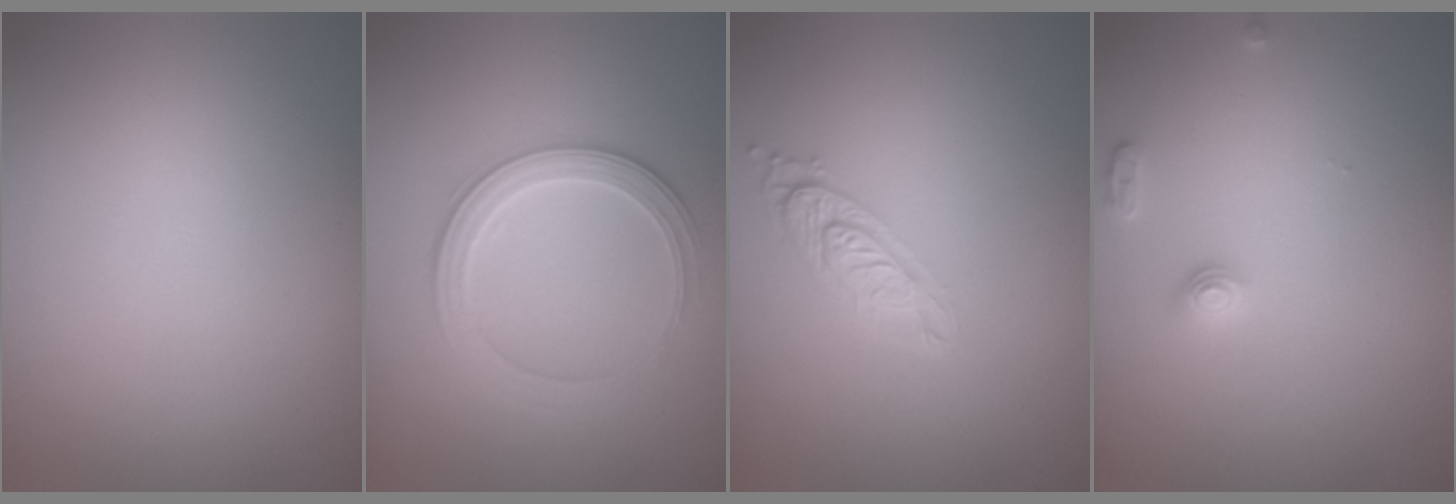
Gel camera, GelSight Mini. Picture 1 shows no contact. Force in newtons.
{"total": 2.8, "press": 2.8, "slide": 0.3}
{"total": 3.0, "press": 2.2, "slide": 2.1}
{"total": 1.4, "press": 1.4, "slide": 0.1}